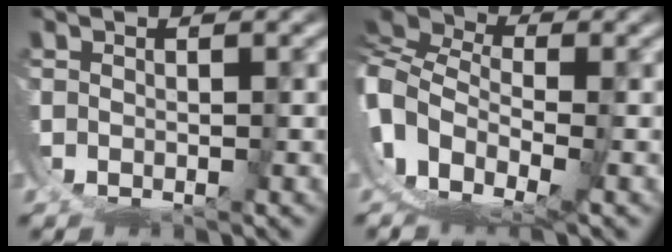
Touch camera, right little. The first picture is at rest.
{"total": 10.9, "force": [0.9, 9.0, 6.1], "torque": [-0.150, -0.022, 0.007]}